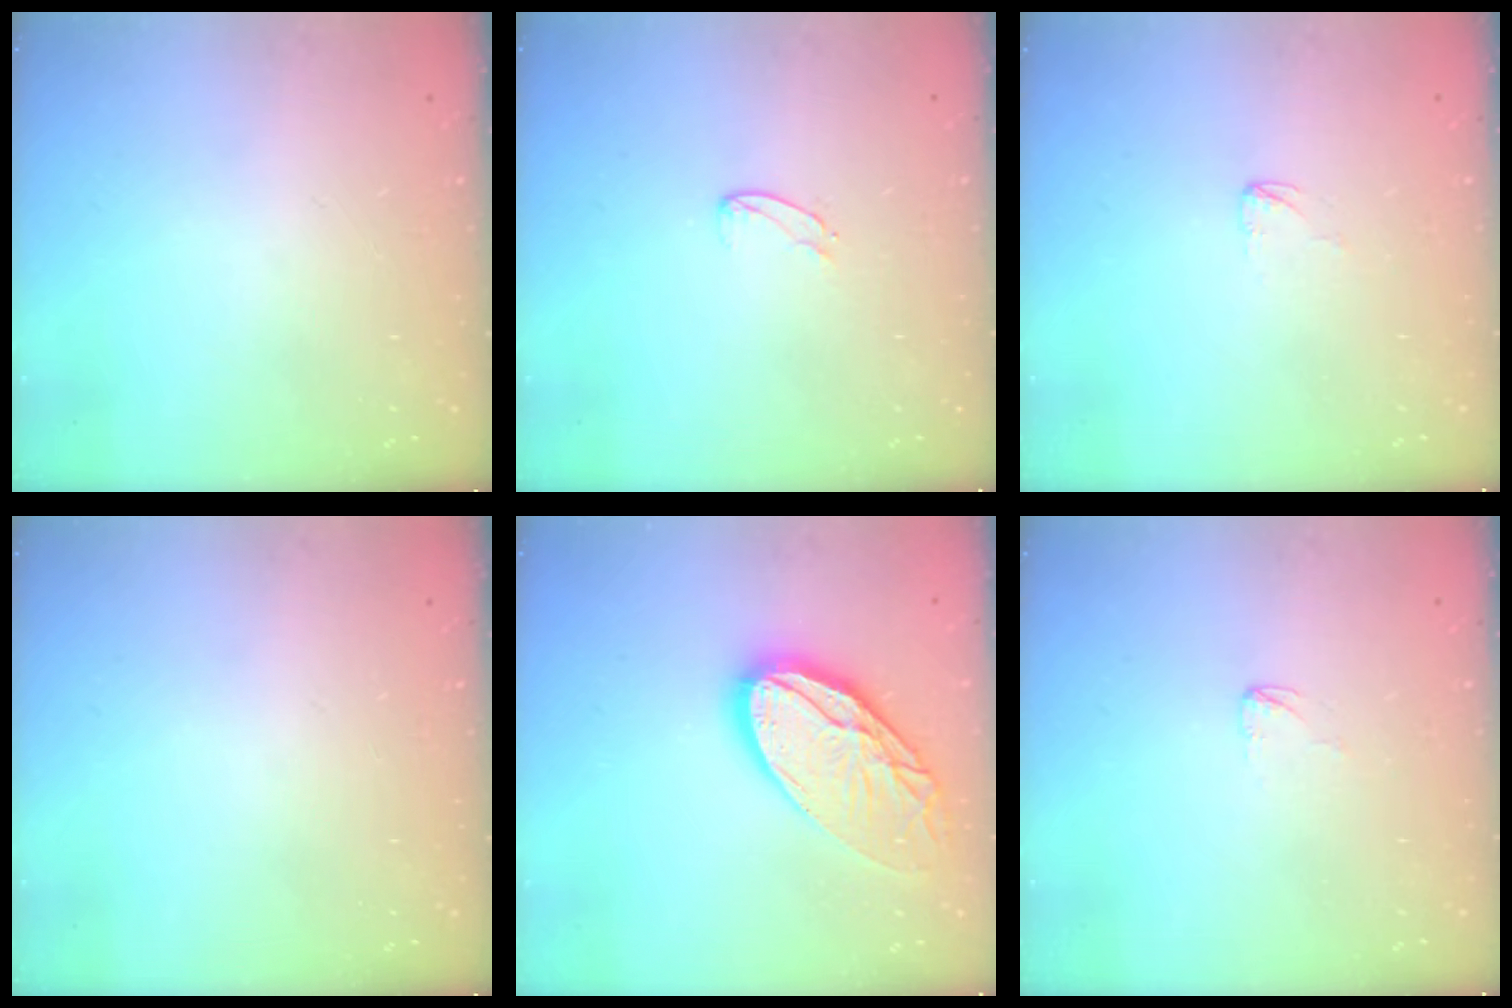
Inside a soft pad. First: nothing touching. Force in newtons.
{"total": 4.0, "press": 4.0, "slide": 0.2}
{"total": 2.1, "press": 2.1, "slide": 0.2}
{"total": 0.0}
{"total": 18.6, "press": 18.5, "slide": 1.9}
{"total": 2.1, "press": 2.1, "slide": 0.2}